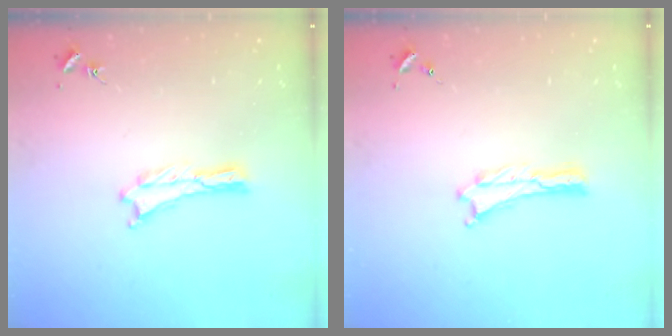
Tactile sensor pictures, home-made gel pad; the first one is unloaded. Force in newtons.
{"total": 0.0}